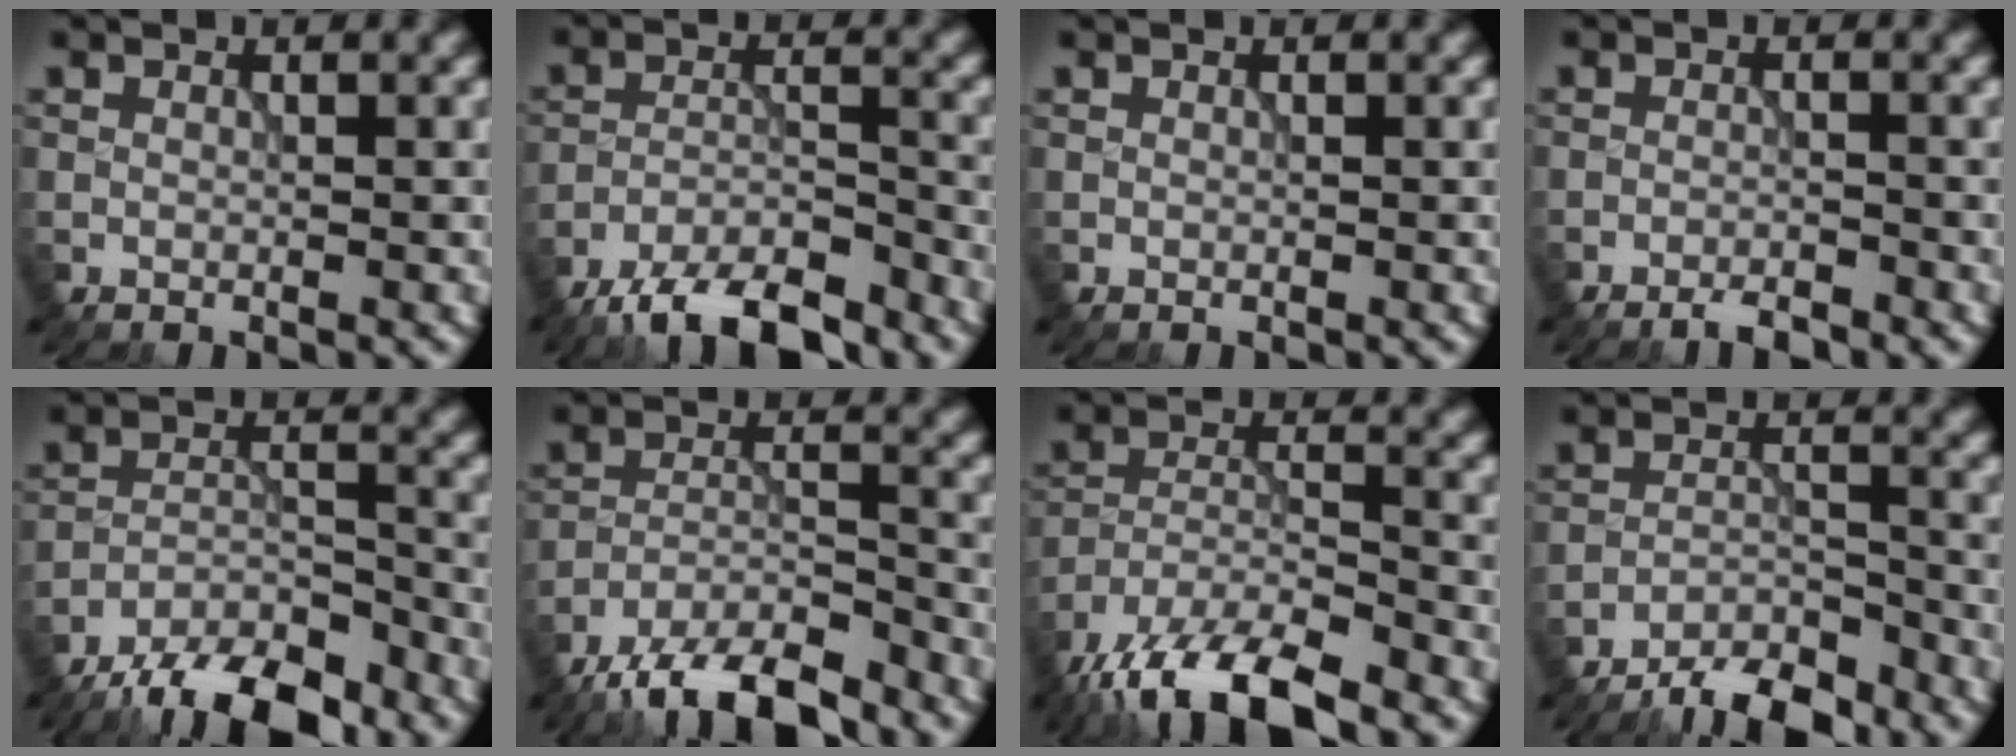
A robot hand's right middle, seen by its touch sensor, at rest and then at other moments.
{"total": 8.3, "force": [-6.8, 2.0, 4.2], "torque": [-0.069, -0.002, -0.125]}
{"total": 0.0}
{"total": 2.0, "force": [-1.7, 0.3, 1.0], "torque": [-0.015, -0.001, -0.031]}
{"total": 9.2, "force": [-7.7, 2.5, 4.4], "torque": [-0.064, -0.003, -0.134]}
{"total": 9.3, "force": [-7.6, 2.5, 4.7], "torque": [-0.079, -0.005, -0.137]}
{"total": 12.3, "force": [-9.5, 3.7, 6.9], "torque": [-0.129, -0.030, -0.163]}
{"total": 6.1, "force": [-5.4, 1.3, 2.6], "torque": [-0.040, -0.001, -0.098]}